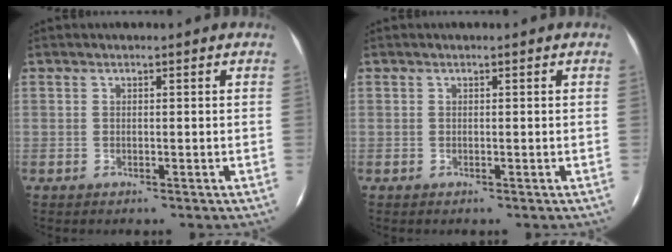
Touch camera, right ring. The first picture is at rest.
{"total": 0.0}